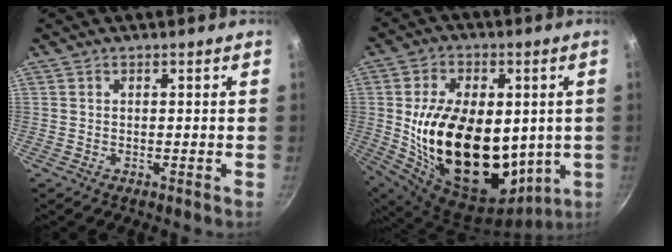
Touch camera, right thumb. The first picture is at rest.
{"total": 28.0, "force": [0.8, 17.3, 22.0], "torque": [-0.359, -0.019, 0.030]}